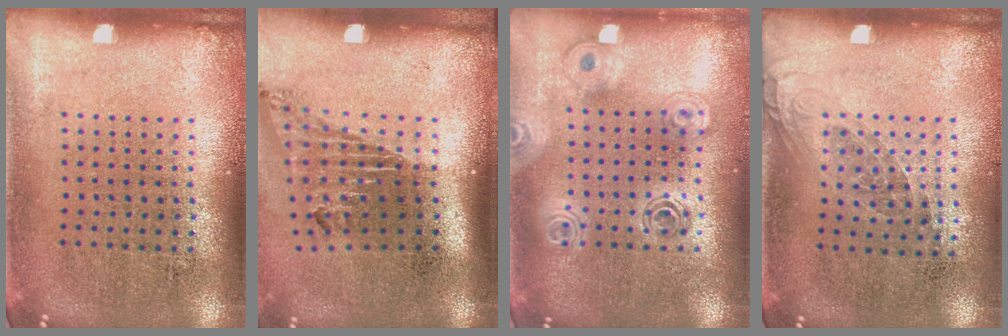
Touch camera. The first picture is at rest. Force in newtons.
{"total": 1.7, "press": 1.1, "slide": 1.3}
{"total": 1.7, "press": 1.5, "slide": 0.8}
{"total": 1.0, "press": 0.9, "slide": 0.6}